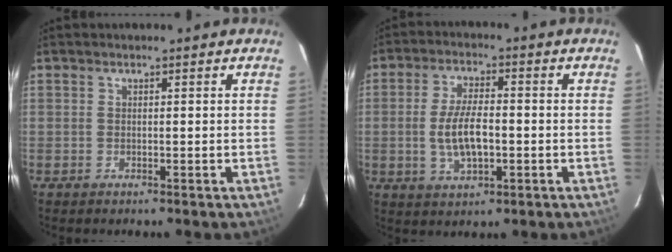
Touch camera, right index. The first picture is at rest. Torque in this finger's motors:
{"motor_torque": [0.27, -0.03, 0.51, 0.05]}